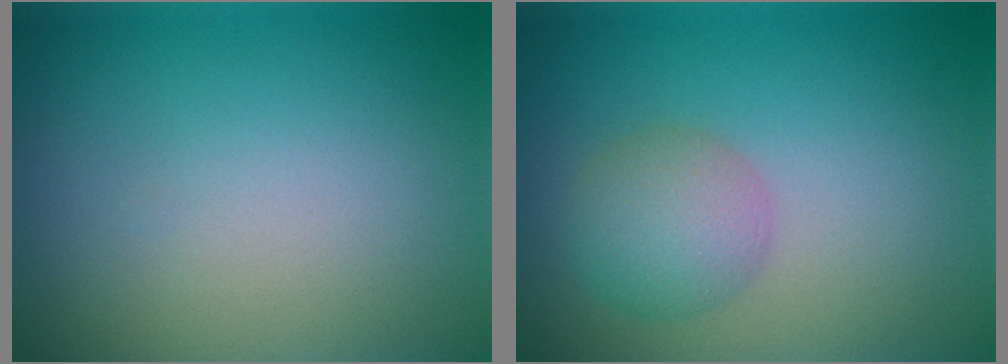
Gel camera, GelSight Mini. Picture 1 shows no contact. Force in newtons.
{"total": 3.3, "press": 3.3, "slide": 0.1}